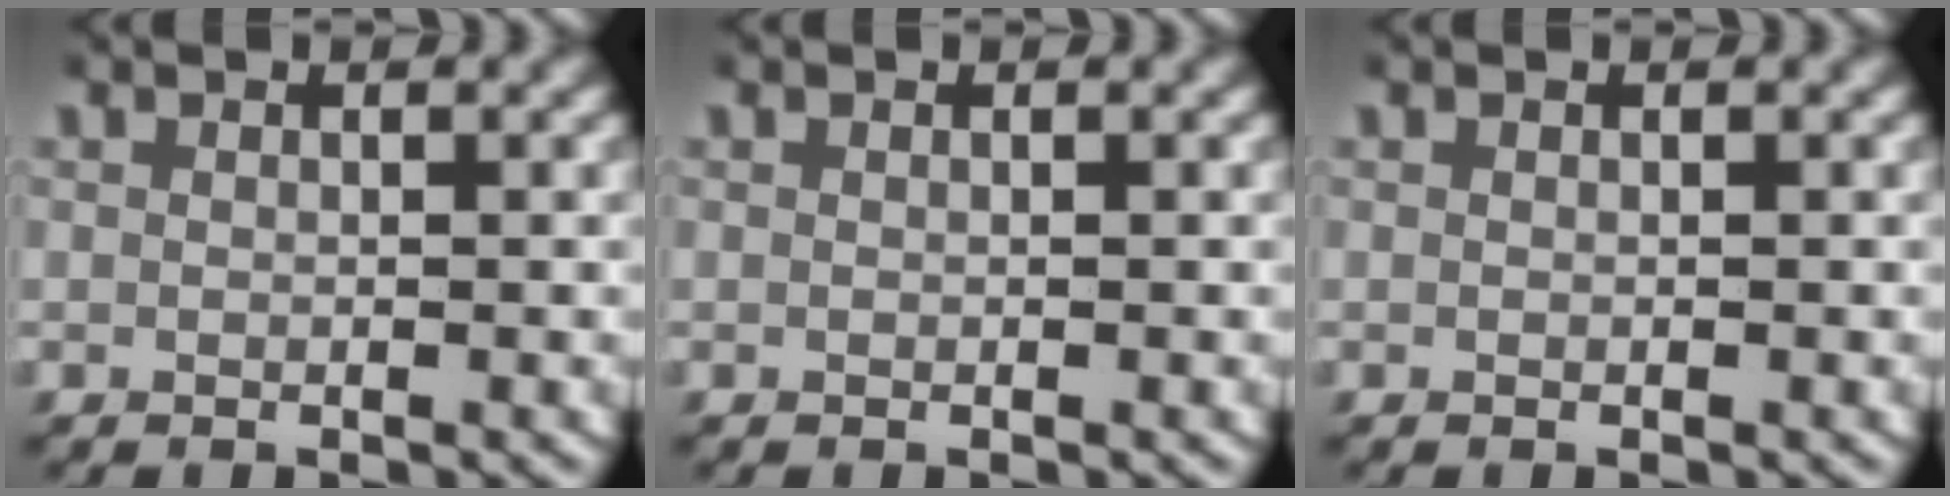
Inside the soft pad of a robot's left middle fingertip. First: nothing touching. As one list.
[{"total": 0.0}, {"total": 0.0}]